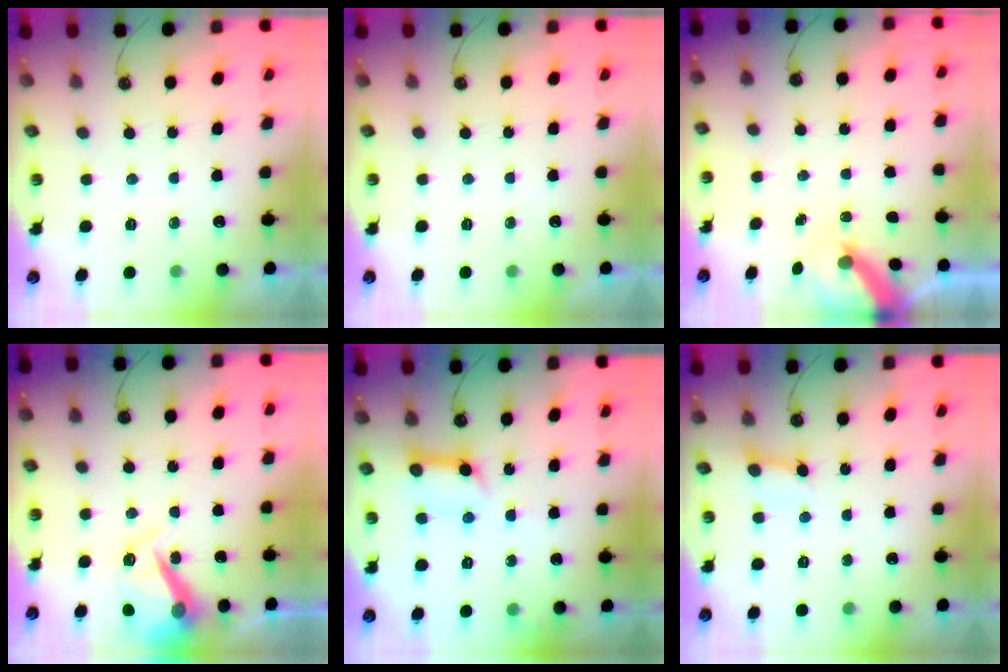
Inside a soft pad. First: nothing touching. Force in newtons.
{"total": 0.0}
{"total": 5.8, "press": 5.8, "slide": 0.4}
{"total": 16.2, "press": 16.2, "slide": 0.3}
{"total": 10.5, "press": 10.4, "slide": 1.2}
{"total": 3.3, "press": 3.3, "slide": 0.2}